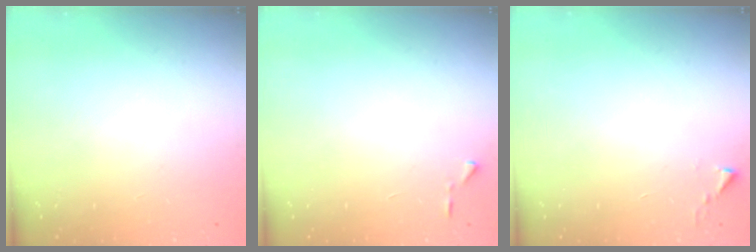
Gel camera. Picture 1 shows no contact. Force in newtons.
{"total": 4.1, "press": 4.0, "slide": 0.5}
{"total": 1.1, "press": 1.1, "slide": 0.1}